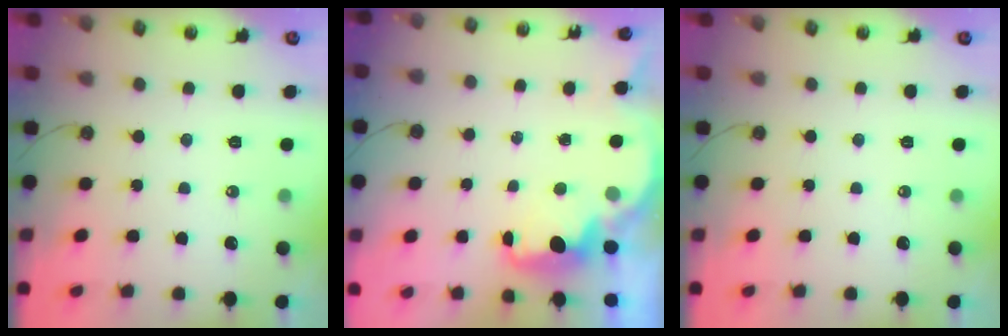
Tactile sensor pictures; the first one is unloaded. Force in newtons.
{"total": 2.3, "press": 2.2, "slide": 0.5}
{"total": 0.0}